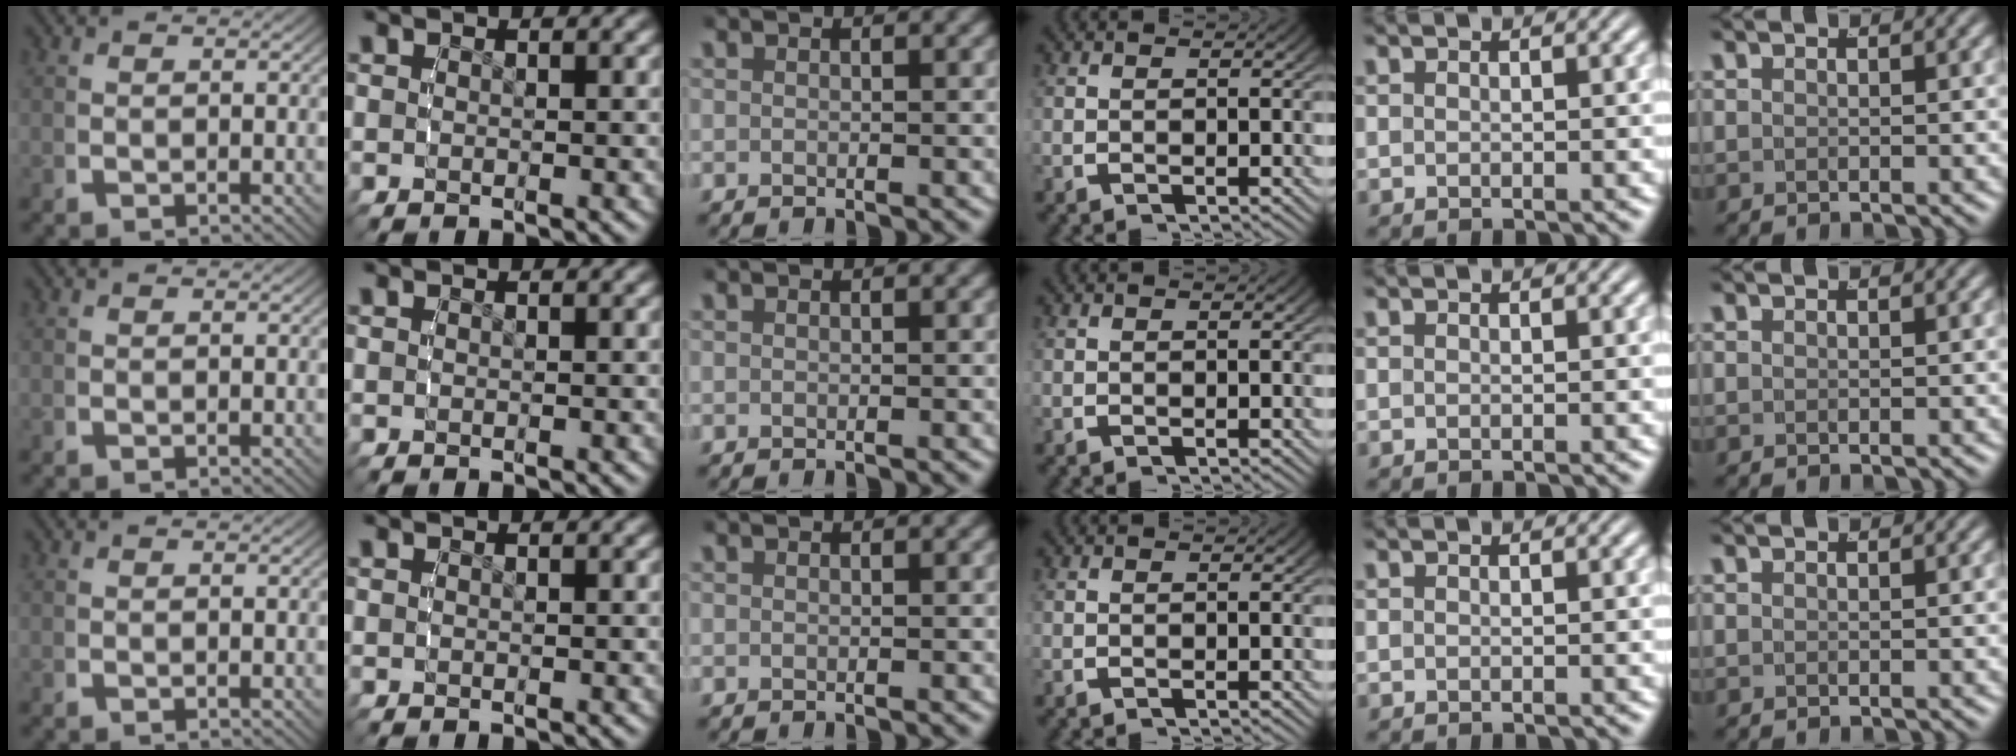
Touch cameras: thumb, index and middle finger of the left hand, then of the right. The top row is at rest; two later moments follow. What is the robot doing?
{"motion": "reach", "object": "plastic wrap"}